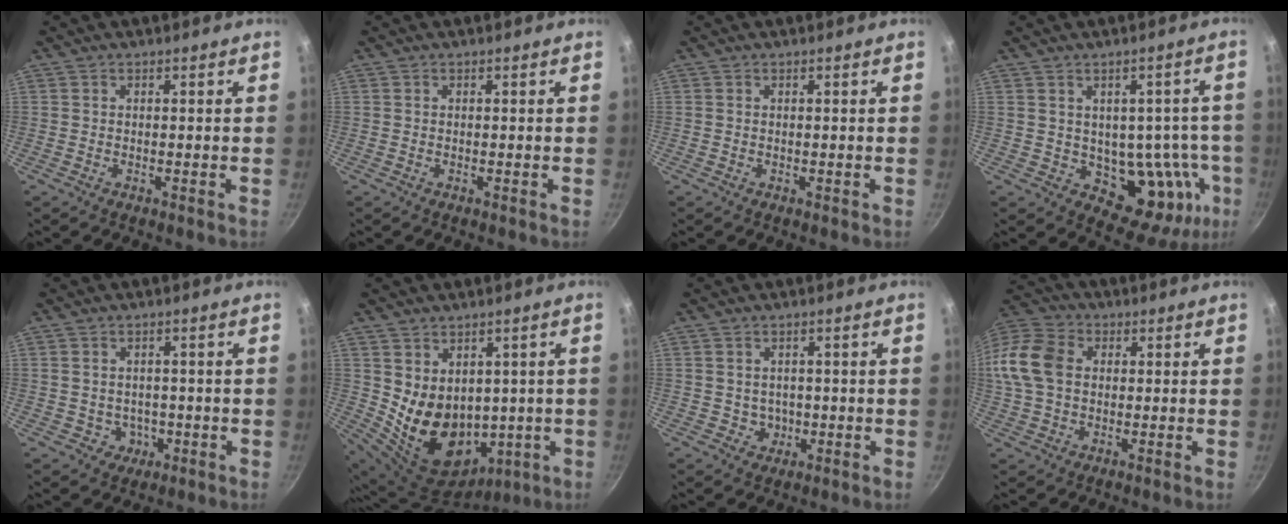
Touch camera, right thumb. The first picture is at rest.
{"total": 0.0}
{"total": 0.0}
{"total": 14.3, "force": [-2.1, 9.9, 10.1], "torque": [-0.063, -0.001, -0.011]}
{"total": 3.7, "force": [-0.7, 3.5, 1.1], "torque": [-0.003, 0.013, 0.005]}
{"total": 15.1, "force": [1.2, 11.9, 9.3], "torque": [-0.134, -0.028, 0.058]}
{"total": 3.0, "force": [-0.1, 2.8, 0.9], "torque": [0.002, 0.002, 0.006]}
{"total": 15.5, "force": [1.6, 11.5, 10.2], "torque": [-0.212, 0.028, 0.017]}